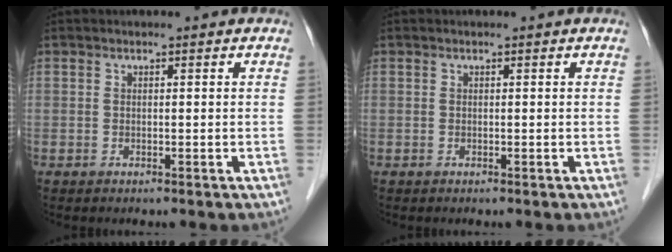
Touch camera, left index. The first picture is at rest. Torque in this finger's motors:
{"motor_torque": [0.01, 0.01, 0.00, 0.00]}